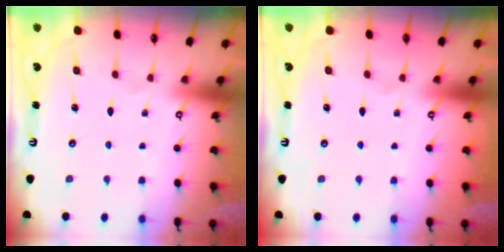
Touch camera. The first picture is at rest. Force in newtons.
{"total": 0.0}